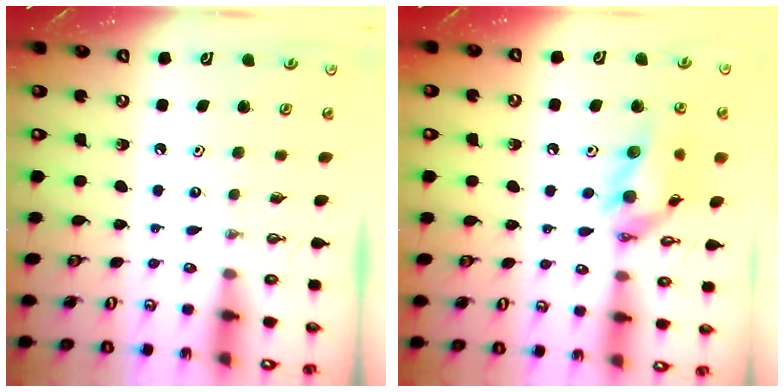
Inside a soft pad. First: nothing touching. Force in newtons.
{"total": 14.0, "press": 13.8, "slide": 1.9}